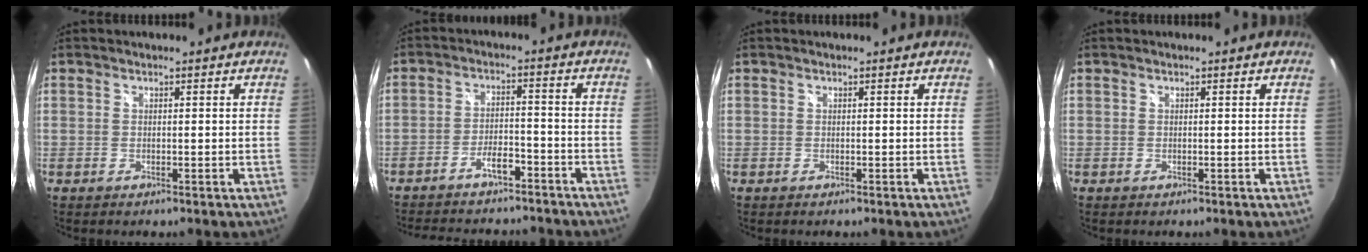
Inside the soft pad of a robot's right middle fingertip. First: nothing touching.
{"total": 12.5, "force": [-10.7, 3.9, 5.2], "torque": [-0.116, 0.011, -0.153]}
{"total": 0.0}
{"total": 0.0}